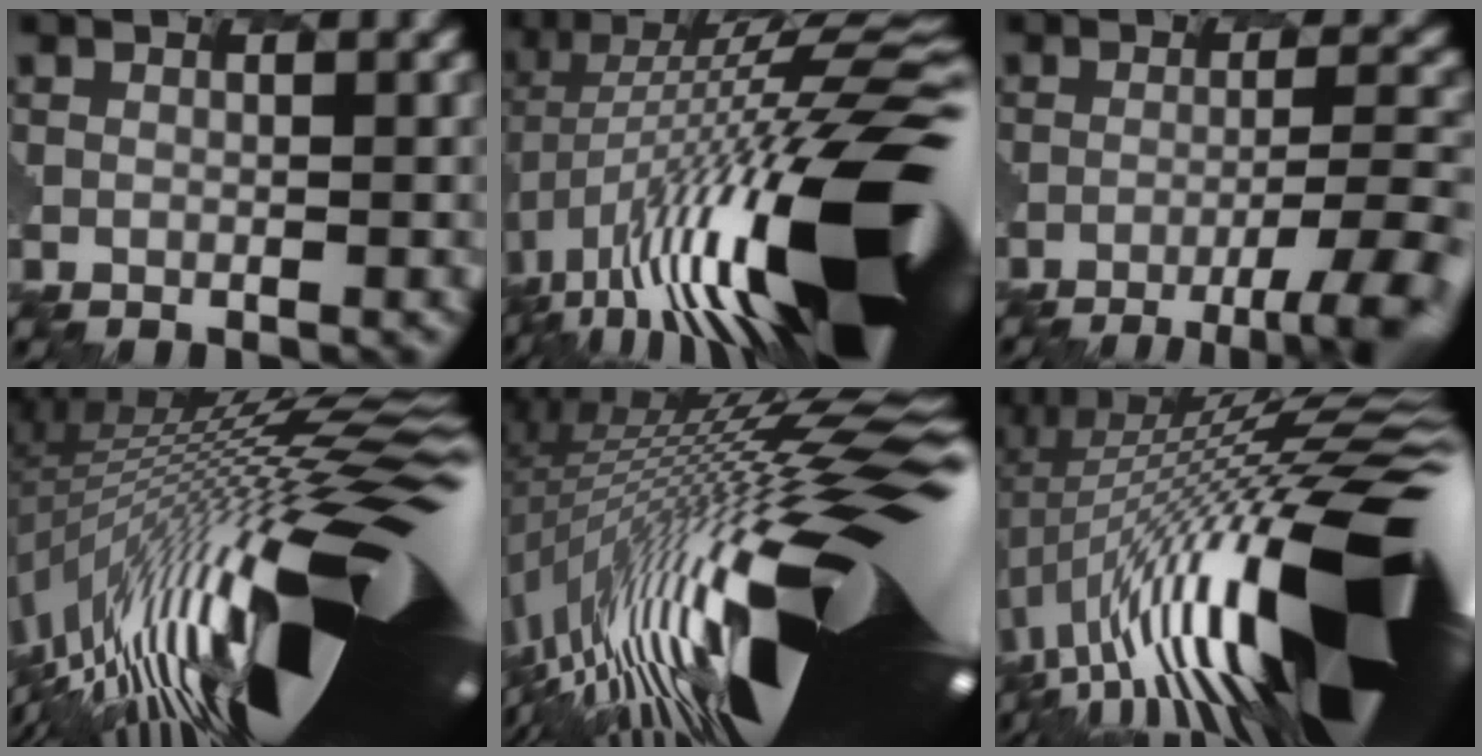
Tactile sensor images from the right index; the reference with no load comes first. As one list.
[{"total": 18.7, "force": [-2.8, 6.4, 17.3], "torque": [-0.274, 0.001, -0.043]}, {"total": 10.1, "force": [-7.0, 2.2, 6.9], "torque": [-0.099, -0.007, -0.071]}, {"total": 19.5, "force": [-1.4, 5.5, 18.7], "torque": [-0.301, -0.014, -0.028]}, {"total": 20.1, "force": [0.3, 5.1, 19.5], "torque": [-0.323, 0.000, 0.005]}, {"total": 20.2, "force": [-0.9, 6.4, 19.1], "torque": [-0.294, 0.001, -0.006]}]